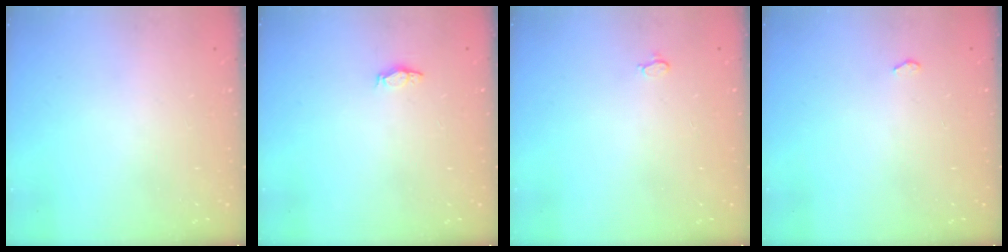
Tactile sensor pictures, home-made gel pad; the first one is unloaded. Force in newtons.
{"total": 3.7, "press": 3.3, "slide": 1.5}
{"total": 2.6, "press": 2.6, "slide": 0.3}
{"total": 2.2, "press": 2.2, "slide": 0.3}